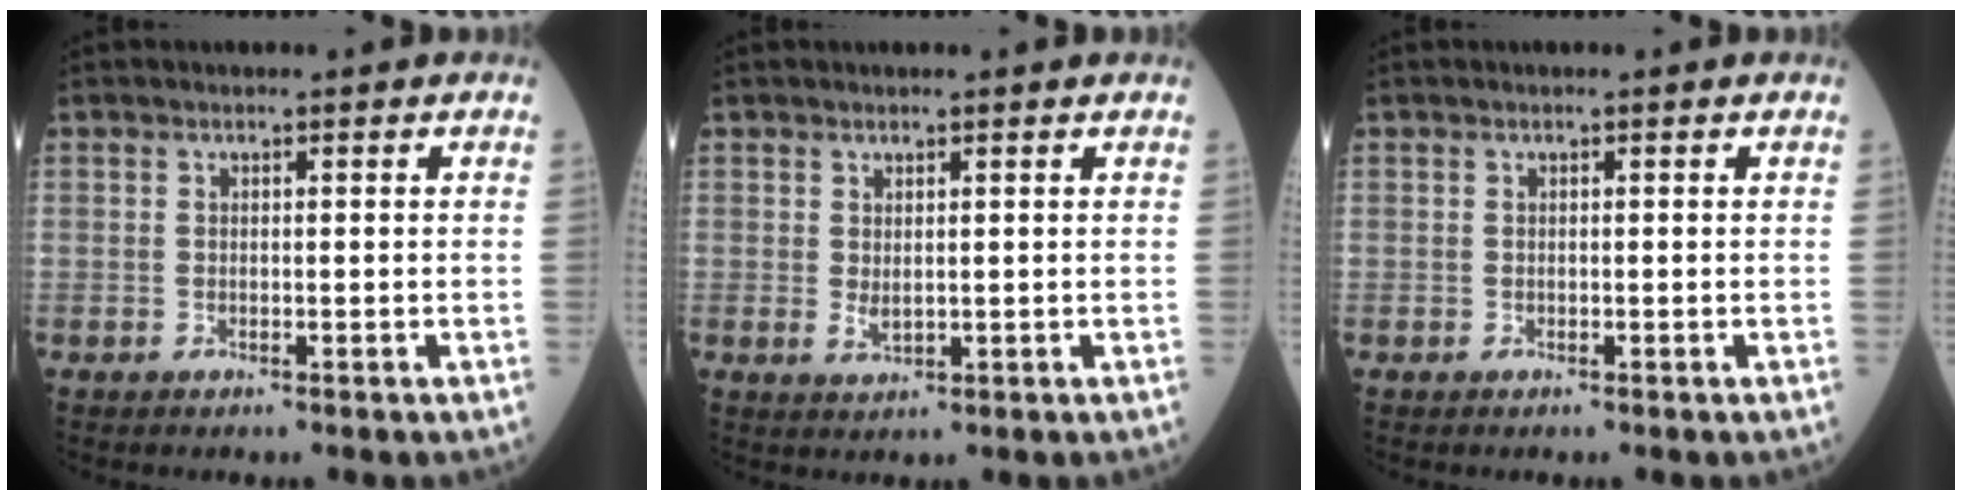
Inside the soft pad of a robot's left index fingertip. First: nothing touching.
{"total": 1.9, "force": [0.6, 0.8, 1.6], "torque": [-0.036, 0.001, 0.018]}
{"total": 0.0}